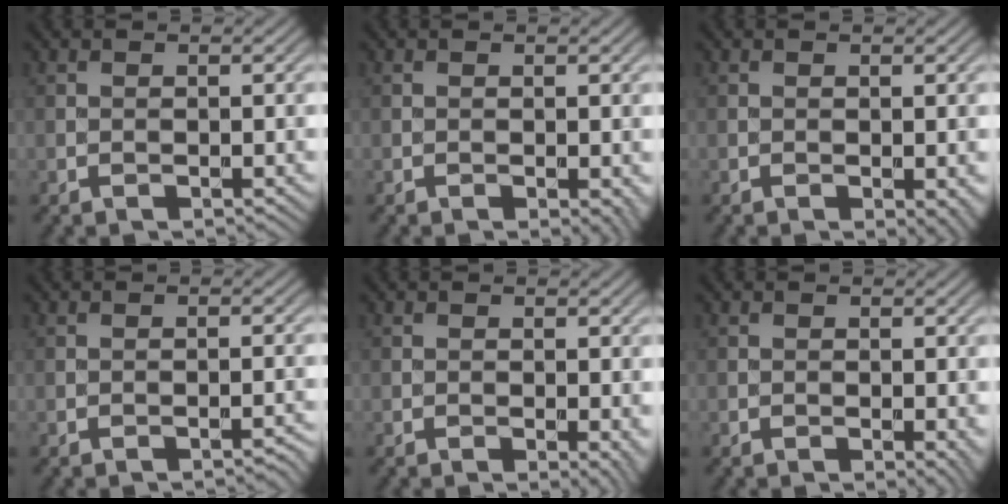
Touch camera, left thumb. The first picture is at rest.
{"total": 0.7, "force": [-0.2, 0.4, 0.6], "torque": [-0.006, -0.003, -0.002]}
{"total": 1.3, "force": [-0.5, 0.5, 1.1], "torque": [-0.012, -0.003, -0.005]}
{"total": 0.8, "force": [-0.8, 0.0, 0.3], "torque": [0.000, 0.007, -0.014]}
{"total": 1.1, "force": [-0.1, 0.3, 1.1], "torque": [-0.011, -0.004, -0.001]}
{"total": 0.7, "force": [0.0, 0.3, 0.6], "torque": [-0.004, -0.004, -0.001]}